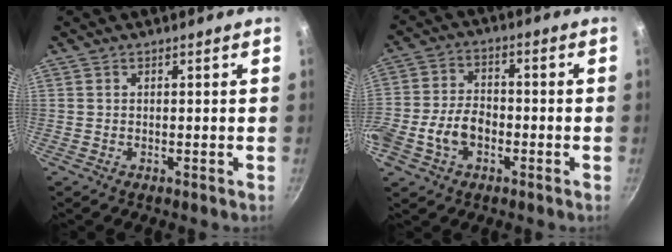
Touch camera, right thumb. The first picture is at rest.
{"total": 9.1, "force": [-3.0, 6.1, 6.1], "torque": [-0.105, 0.031, -0.064]}